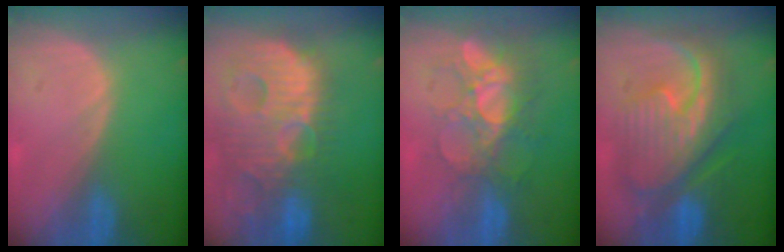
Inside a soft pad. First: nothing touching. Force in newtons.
{"total": 14.4, "press": 12.4, "slide": 7.3}
{"total": 9.8, "press": 8.6, "slide": 4.7}
{"total": 12.3, "press": 12.2, "slide": 1.4}